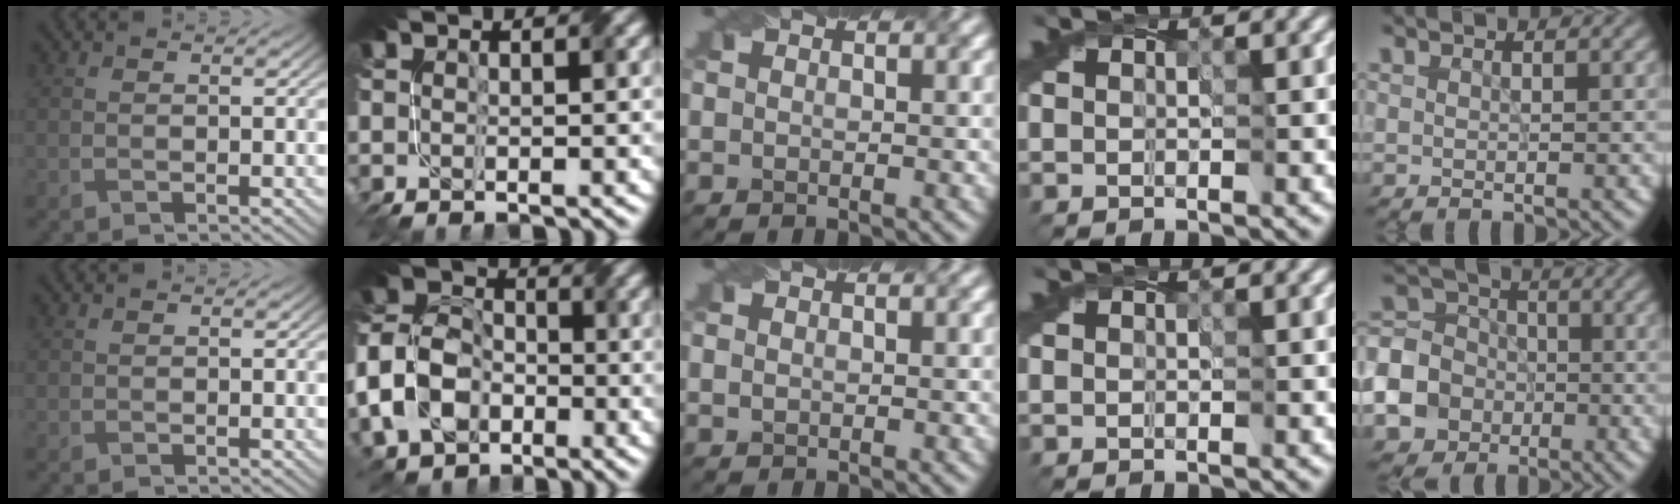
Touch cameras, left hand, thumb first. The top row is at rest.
{"index": {"total": 6.6, "force": [-2.5, 5.3, 2.9], "torque": [-0.064, 0.008, -0.060]}, "middle": {"total": 0.8, "force": [0.1, 0.6, 0.5], "torque": [-0.012, -0.001, 0.004]}, "little": {"total": 11.1, "force": [-4.2, 9.8, 3.2], "torque": [-0.092, -0.030, -0.095]}}